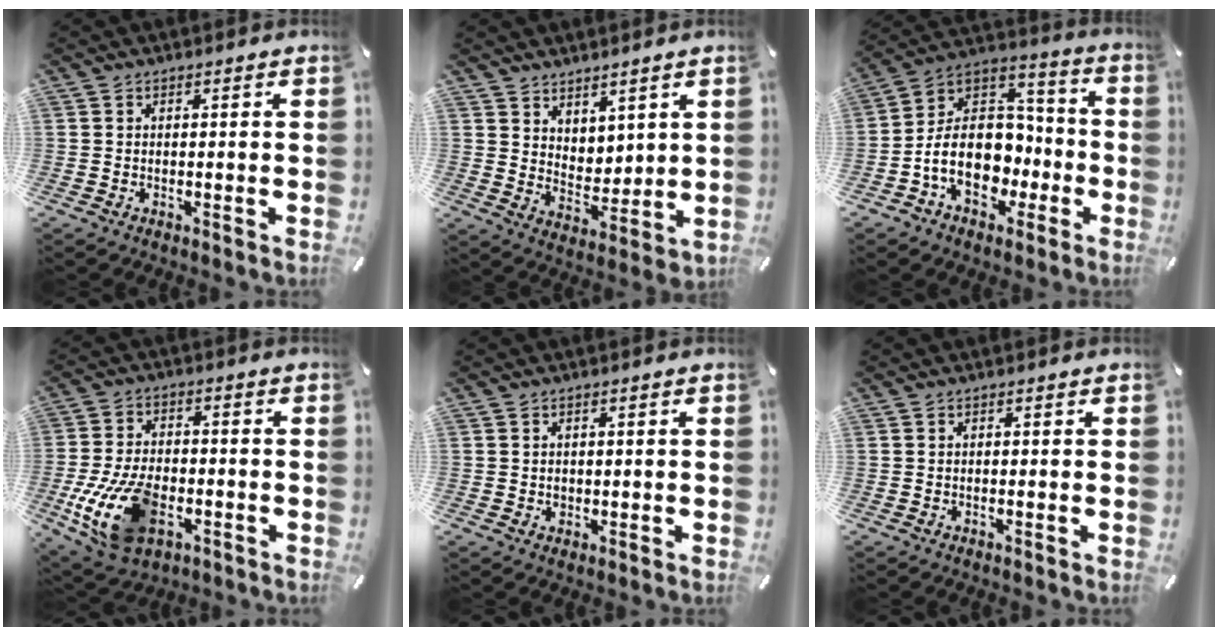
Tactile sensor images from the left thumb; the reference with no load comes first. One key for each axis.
{"total": 6.6, "fx": 5.5, "fy": 3.6, "fz": -0.7, "tx": -0.001, "ty": -0.046, "tz": 0.105}
{"total": 16.5, "fx": -4.1, "fy": 13.1, "fz": 9.2, "tx": -0.164, "ty": 0.005, "tz": -0.066}
{"total": 15.2, "fx": -4.7, "fy": 9.3, "fz": 11.0, "tx": -0.231, "ty": 0.005, "tz": -0.082}
{"total": 1.2, "fx": 0.2, "fy": 1.1, "fz": 0.3, "tx": -0.007, "ty": 0.005, "tz": 0.002}
{"total": 0.0}